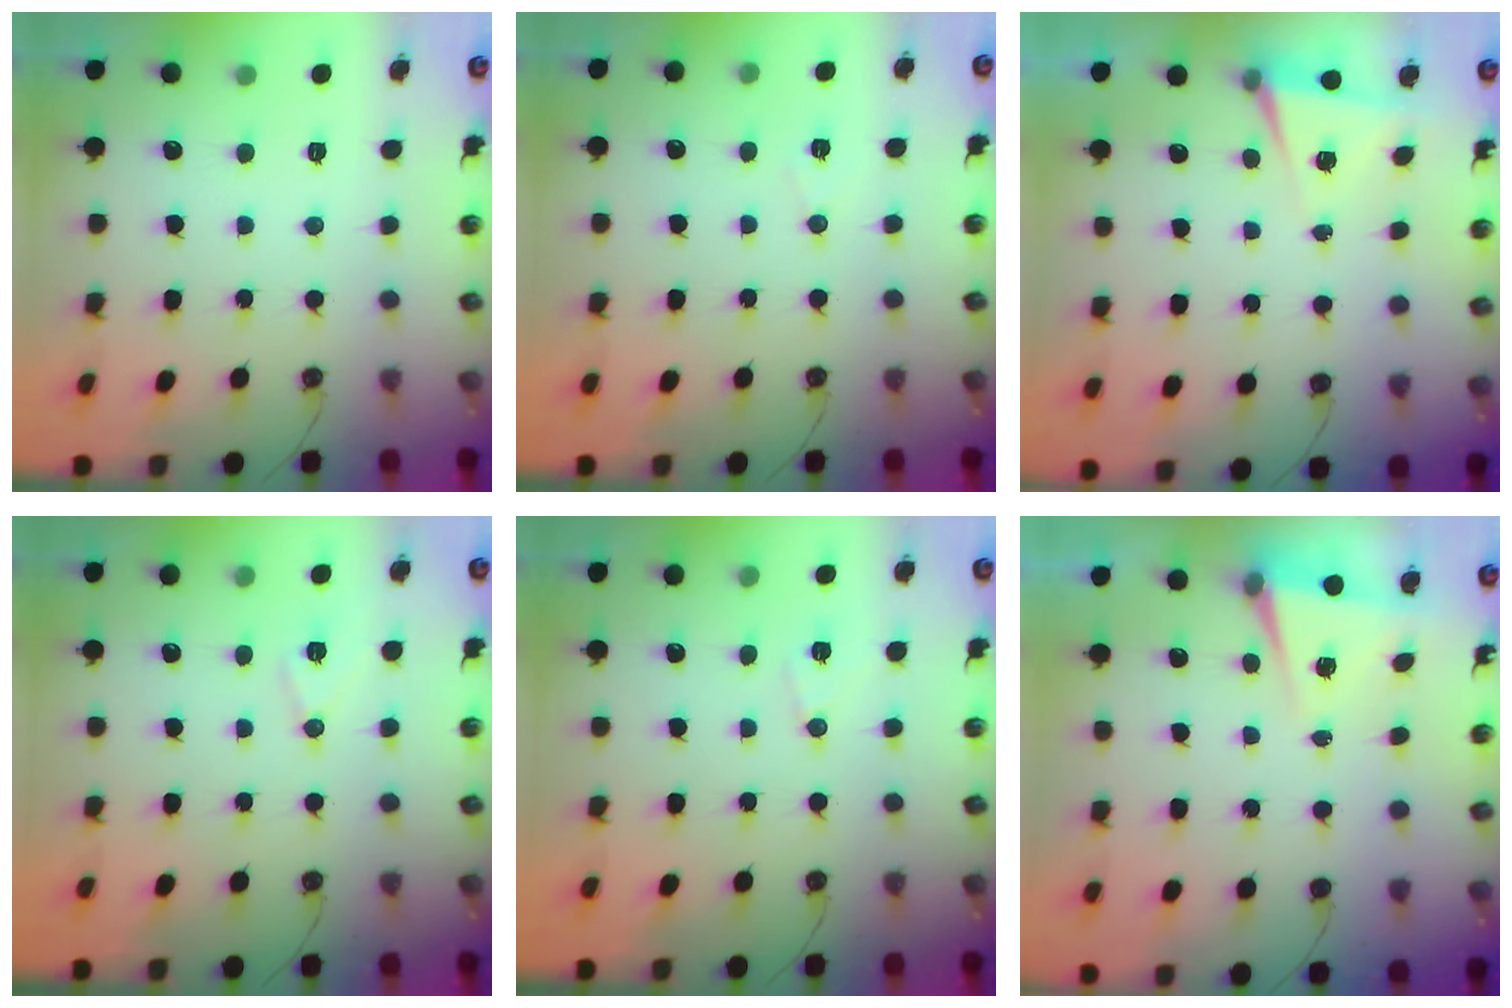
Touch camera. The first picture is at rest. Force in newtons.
{"total": 5.6, "press": 3.4, "slide": 4.4}
{"total": 4.4, "press": 2.5, "slide": 3.7}
{"total": 7.4, "press": 6.4, "slide": 3.7}
{"total": 6.4, "press": 6.3, "slide": 1.2}
{"total": 4.5, "press": 3.4, "slide": 2.9}